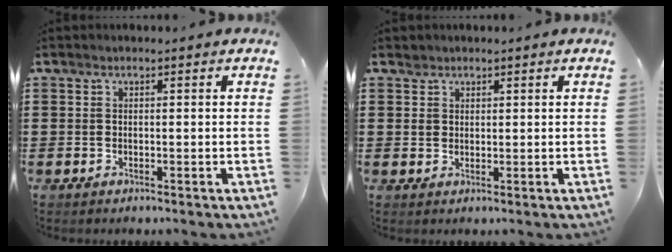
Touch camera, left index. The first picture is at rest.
{"total": 1.6, "force": [1.1, 1.2, 0.0], "torque": [-0.005, 0.004, 0.022]}